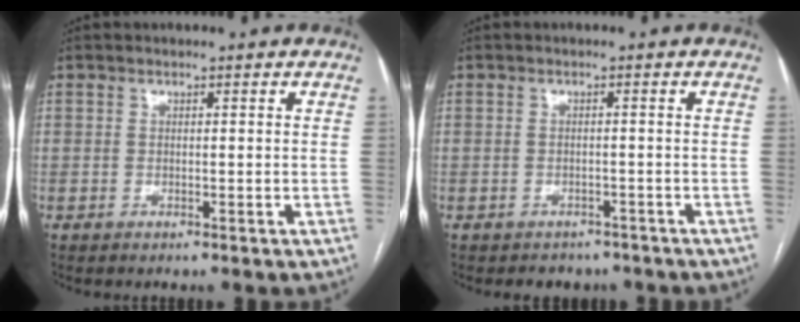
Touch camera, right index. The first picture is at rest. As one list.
[{"total": 3.9, "force": [-3.1, 2.3, 0.1], "torque": [-0.003, 0.010, -0.039]}]